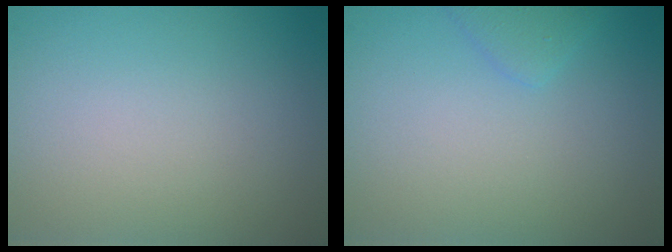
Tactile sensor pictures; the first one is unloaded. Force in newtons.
{"total": 1.5, "press": 1.5, "slide": 0.0}